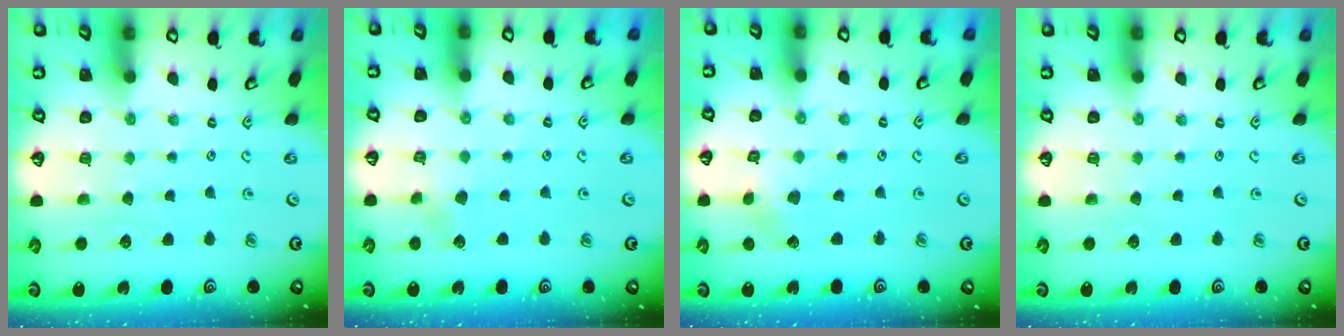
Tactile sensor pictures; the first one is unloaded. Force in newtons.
{"total": 2.2, "press": 2.1, "slide": 0.5}
{"total": 1.9, "press": 1.9, "slide": 0.2}
{"total": 0.0}